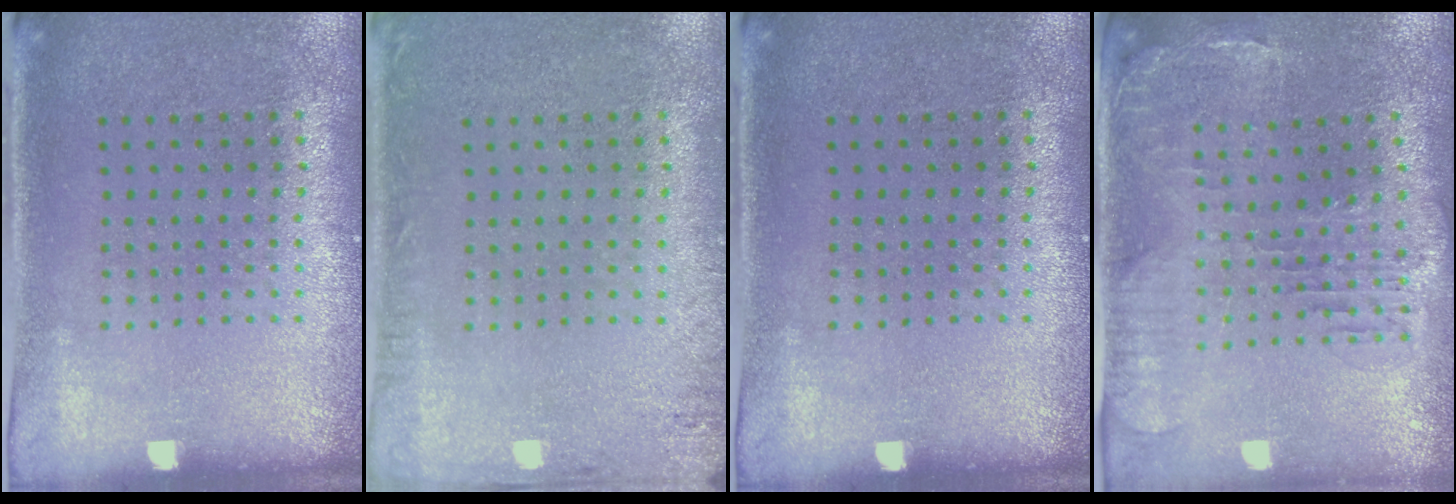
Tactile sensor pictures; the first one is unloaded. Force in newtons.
{"total": 1.9, "press": 1.9, "slide": 0.2}
{"total": 0.0}
{"total": 1.5, "press": 1.5, "slide": 0.4}